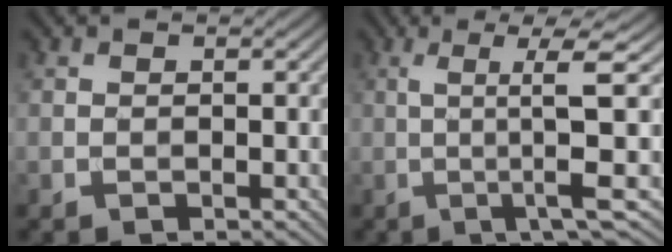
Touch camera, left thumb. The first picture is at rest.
{"total": 8.5, "force": [-0.3, 0.4, 8.4], "torque": [-0.146, 0.015, -0.003]}